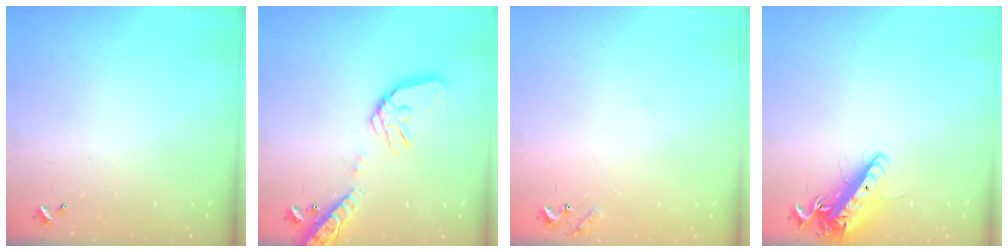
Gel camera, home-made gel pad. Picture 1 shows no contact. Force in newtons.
{"total": 17.0, "press": 16.8, "slide": 2.6}
{"total": 7.8, "press": 7.8, "slide": 0.5}
{"total": 14.7, "press": 14.4, "slide": 2.8}